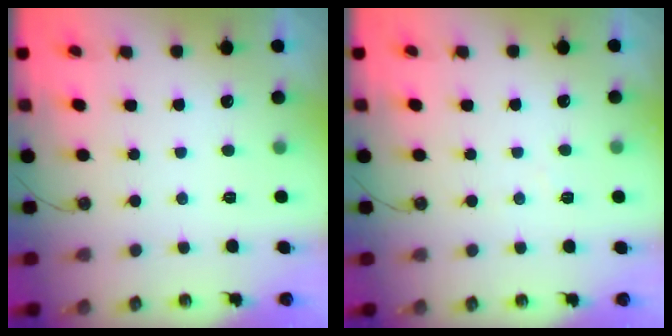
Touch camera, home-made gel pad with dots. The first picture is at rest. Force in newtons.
{"total": 3.9, "press": 3.9, "slide": 0.6}